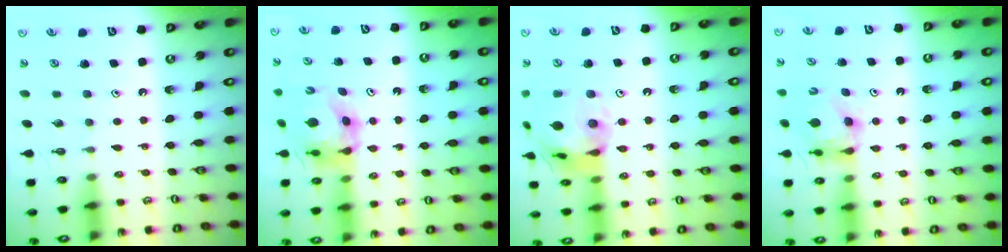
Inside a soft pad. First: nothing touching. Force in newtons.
{"total": 6.8, "press": 6.7, "slide": 0.9}
{"total": 18.5, "press": 18.4, "slide": 2.1}
{"total": 6.4, "press": 6.4, "slide": 0.6}